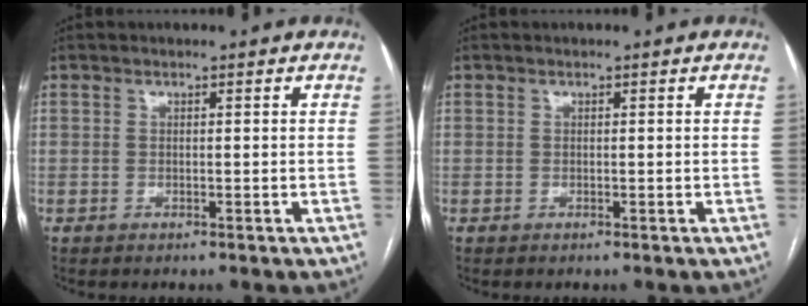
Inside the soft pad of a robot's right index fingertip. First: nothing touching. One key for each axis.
{"total": 0.0}